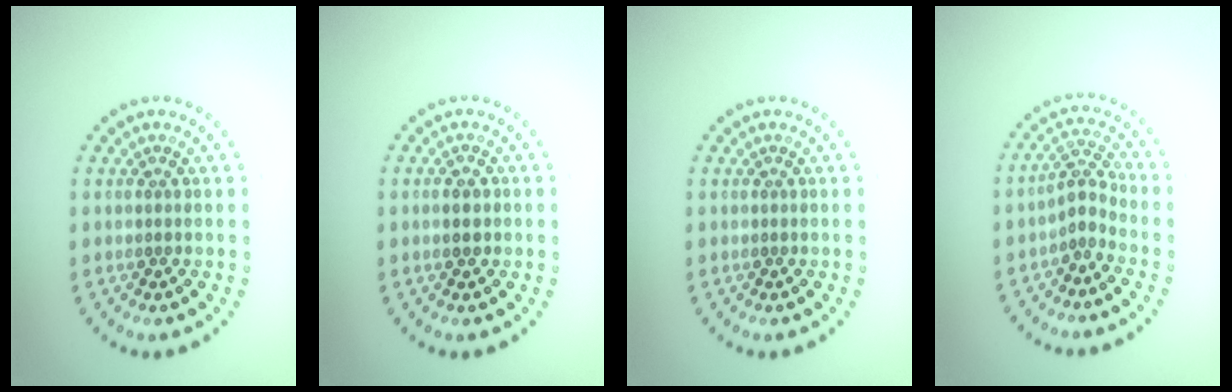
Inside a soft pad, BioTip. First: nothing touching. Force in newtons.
{"total": 1.2, "press": 1.2, "slide": 0.0}
{"total": 0.0}
{"total": 2.1, "press": 1.4, "slide": 1.5}